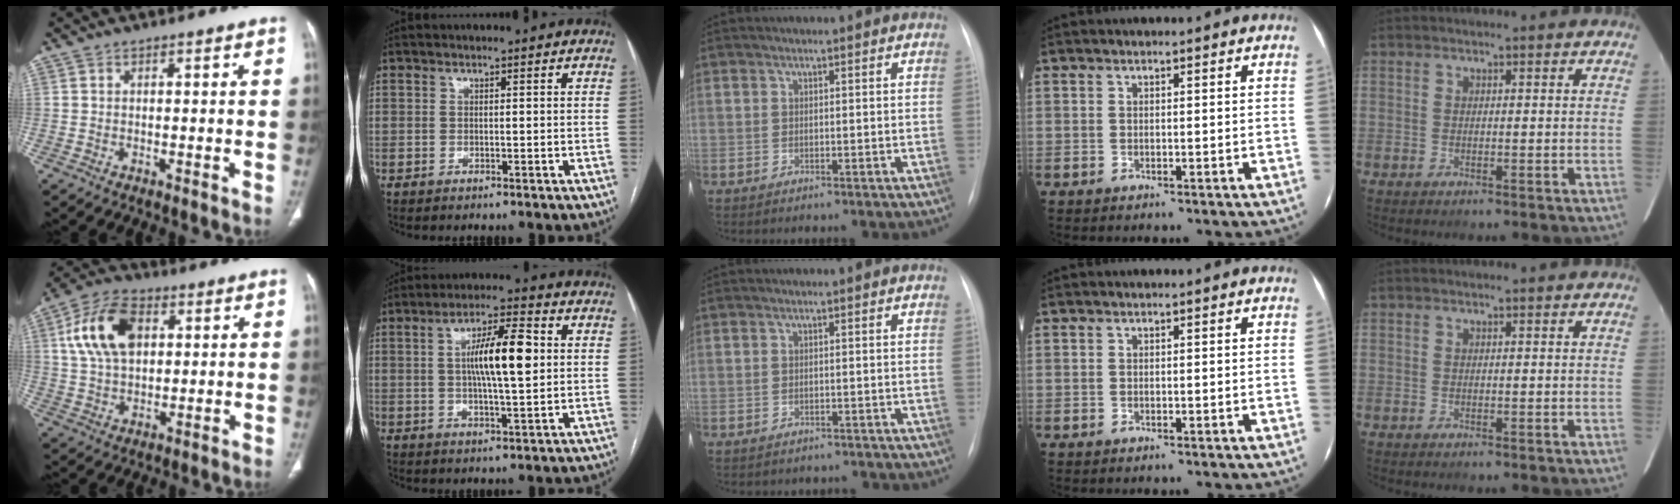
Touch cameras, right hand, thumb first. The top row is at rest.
{"thumb": {"total": 13.5, "force": [3.6, 8.4, 9.9], "torque": [-0.177, 0.009, 0.065]}, "index": {"total": 10.3, "force": [1.4, 1.8, 10.0], "torque": [-0.178, 0.012, 0.023]}, "middle": {"total": 4.6, "force": [-4.2, 1.8, 0.4], "torque": [-0.004, 0.004, -0.044]}}